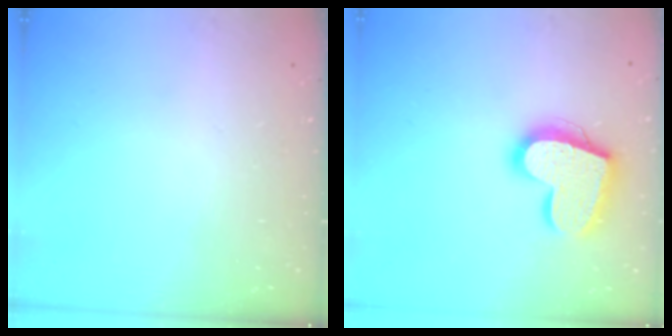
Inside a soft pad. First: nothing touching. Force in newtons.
{"total": 18.7, "press": 18.6, "slide": 1.4}